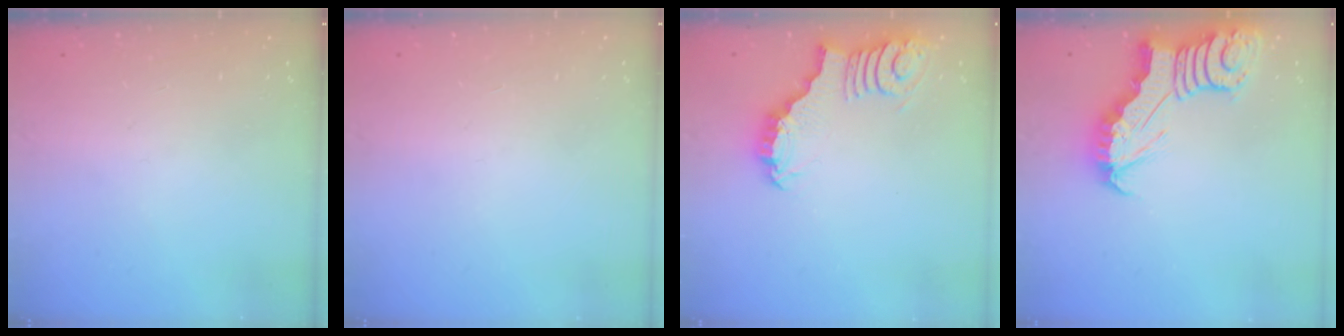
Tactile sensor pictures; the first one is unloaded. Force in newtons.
{"total": 1.4, "press": 1.4, "slide": 0.0}
{"total": 2.4, "press": 2.4, "slide": 0.3}
{"total": 6.4, "press": 6.4, "slide": 1.0}